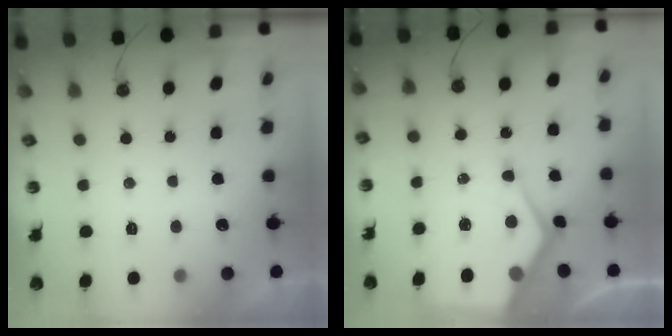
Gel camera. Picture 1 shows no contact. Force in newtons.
{"total": 15.3, "press": 15.3, "slide": 1.5}